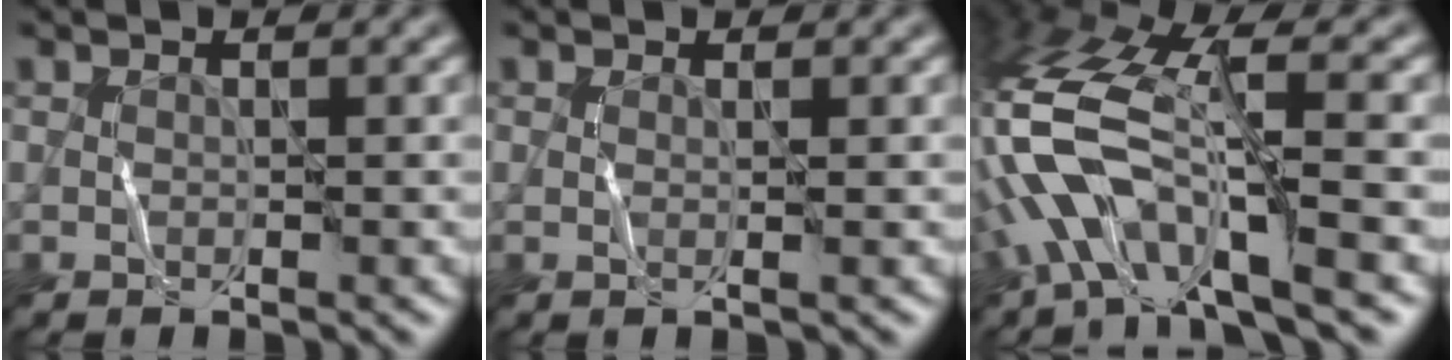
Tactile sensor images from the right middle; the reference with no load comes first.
{"total": 0.6, "force": [0.0, 0.1, 0.6], "torque": [-0.010, 0.003, -0.002]}
{"total": 10.2, "force": [-3.4, 3.5, 9.0], "torque": [-0.193, 0.023, -0.067]}